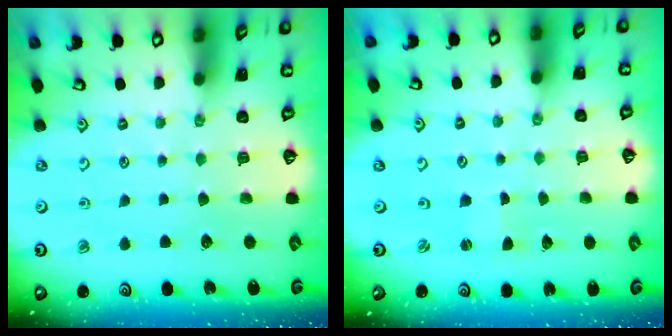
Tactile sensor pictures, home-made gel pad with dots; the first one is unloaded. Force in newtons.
{"total": 0.0}